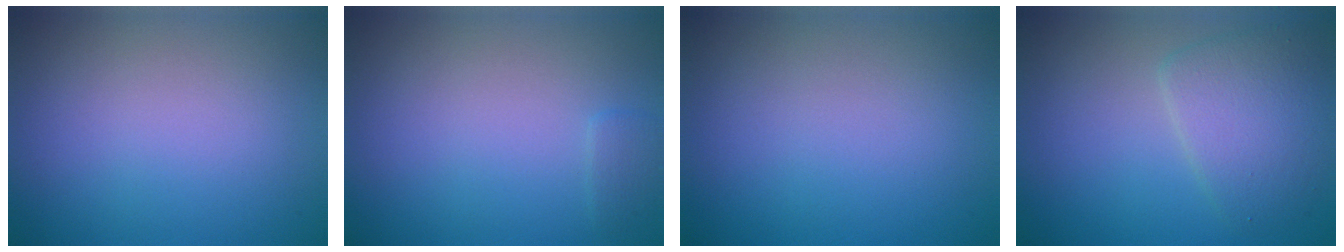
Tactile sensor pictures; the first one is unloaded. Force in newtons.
{"total": 0.9, "press": 0.9, "slide": 0.1}
{"total": 0.0}
{"total": 4.1, "press": 4.1, "slide": 0.1}